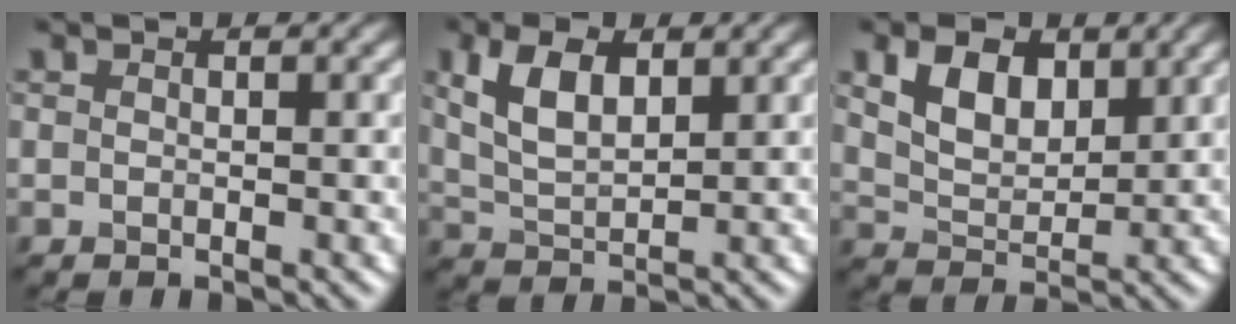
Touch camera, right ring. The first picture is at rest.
{"total": 5.3, "force": [2.2, 2.7, 3.9], "torque": [-0.090, 0.003, 0.043]}
{"total": 4.8, "force": [2.3, 3.0, 3.0], "torque": [-0.067, -0.001, 0.040]}